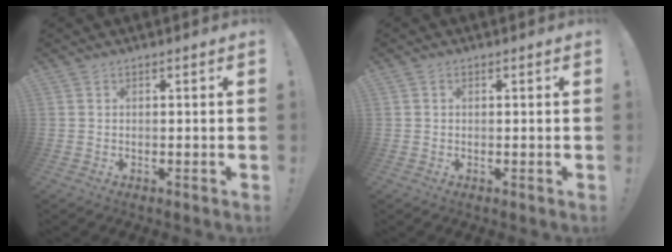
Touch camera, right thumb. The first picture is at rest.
{"total": 0.7, "force": [0.1, 0.7, 0.2], "torque": [-0.004, 0.004, 0.002]}